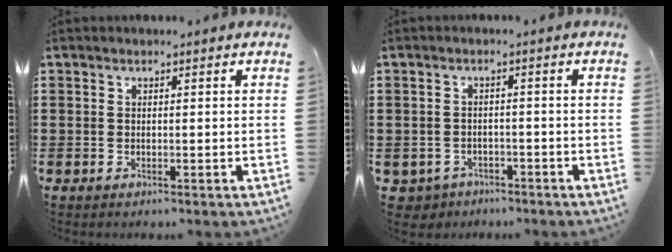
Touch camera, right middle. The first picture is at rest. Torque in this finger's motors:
{"motor_torque": [-0.03, 0.25, -0.05, -0.02]}